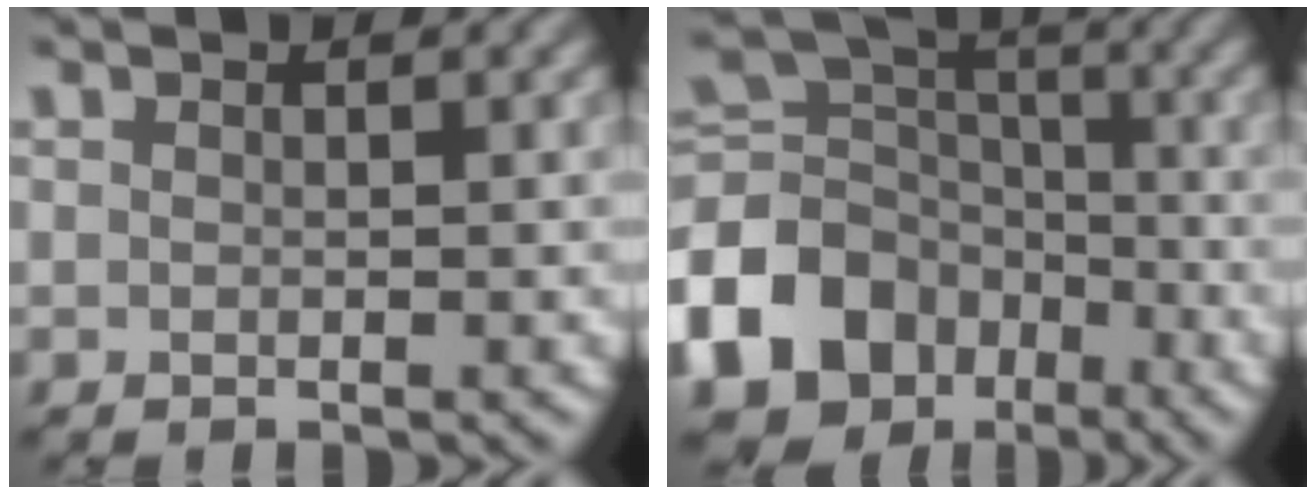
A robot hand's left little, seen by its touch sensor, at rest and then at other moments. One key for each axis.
{"total": 12.8, "fx": -6.1, "fy": 9.7, "fz": 5.7, "tx": -0.146, "ty": -0.001, "tz": -0.127}